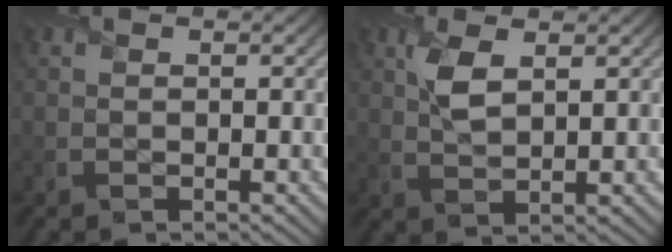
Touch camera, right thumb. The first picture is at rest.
{"total": 3.9, "force": [1.7, 1.7, 3.1], "torque": [-0.076, 0.003, 0.035]}